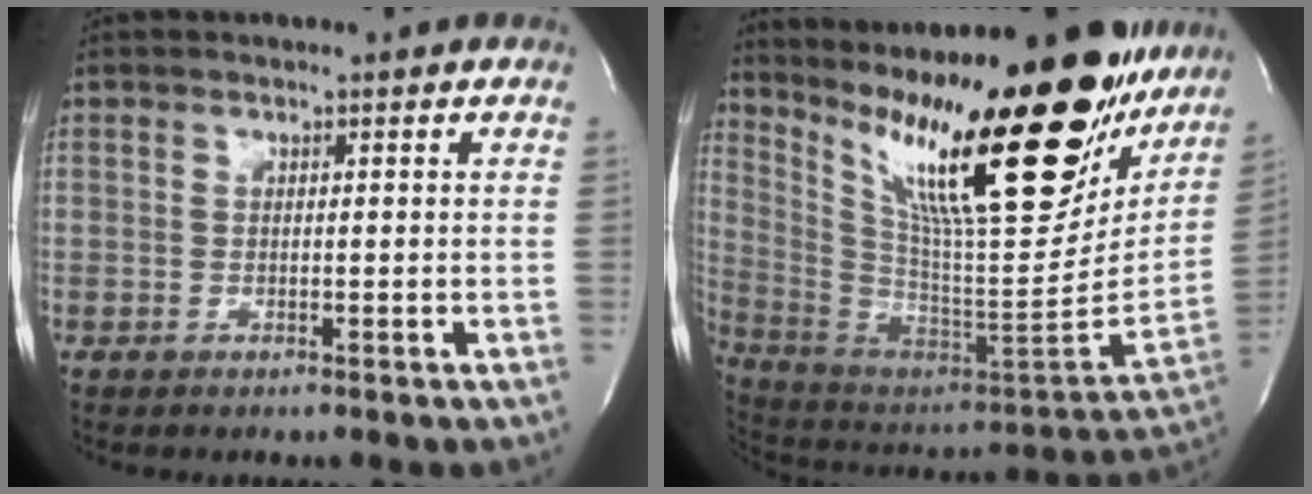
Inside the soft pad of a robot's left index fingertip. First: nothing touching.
{"total": 31.4, "force": [20.4, 6.8, 22.9], "torque": [-0.389, -0.018, 0.323]}